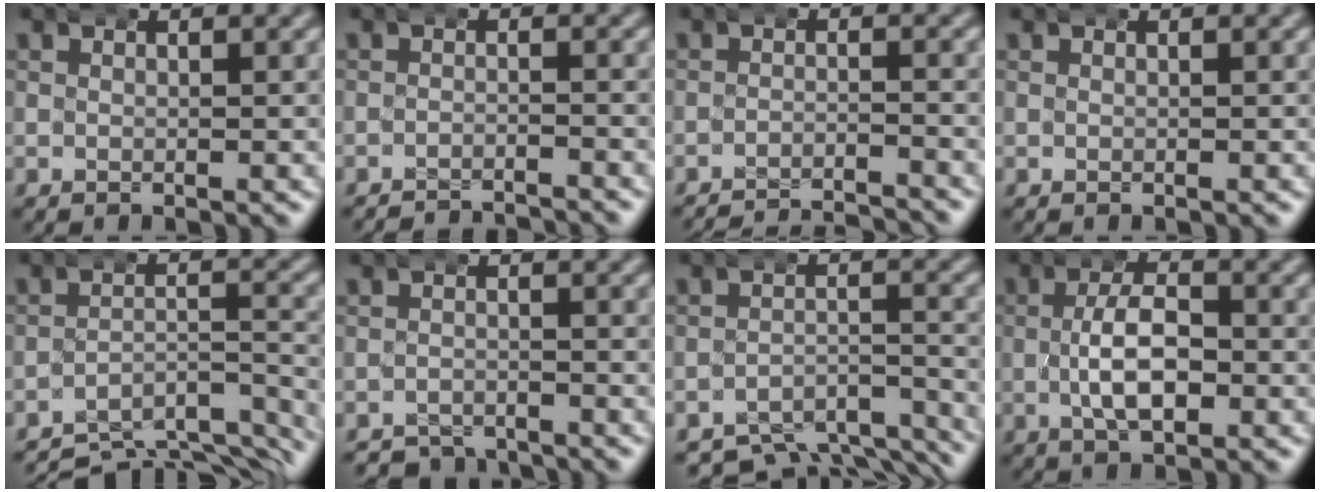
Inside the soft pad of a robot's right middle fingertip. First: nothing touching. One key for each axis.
{"total": 5.5, "fx": -5.4, "fy": 0.9, "fz": 0.6, "tx": -0.004, "ty": -0.012, "tz": -0.088}
{"total": 9.8, "fx": -9.6, "fy": 1.8, "fz": 1.2, "tx": 0.000, "ty": -0.019, "tz": -0.152}
{"total": 0.0}
{"total": 11.7, "fx": -10.6, "fy": 3.4, "fz": 3.7, "tx": -0.038, "ty": -0.026, "tz": -0.163}
{"total": 3.7, "fx": -3.6, "fy": 0.9, "fz": -0.1, "tx": 0.001, "ty": -0.012, "tz": -0.061}
{"total": 9.0, "fx": -7.9, "fy": 3.2, "fz": 2.8, "tx": -0.031, "ty": -0.021, "tz": -0.127}
{"total": 5.1, "fx": -1.0, "fy": 2.7, "fz": 4.2, "tx": -0.067, "ty": 0.008, "tz": -0.020}